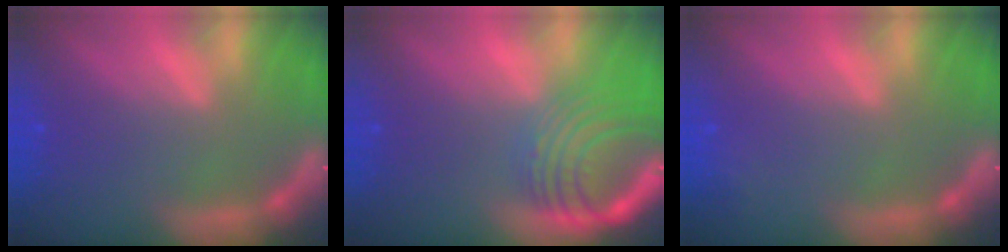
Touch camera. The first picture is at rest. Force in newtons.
{"total": 9.1}
{"total": 0.9}